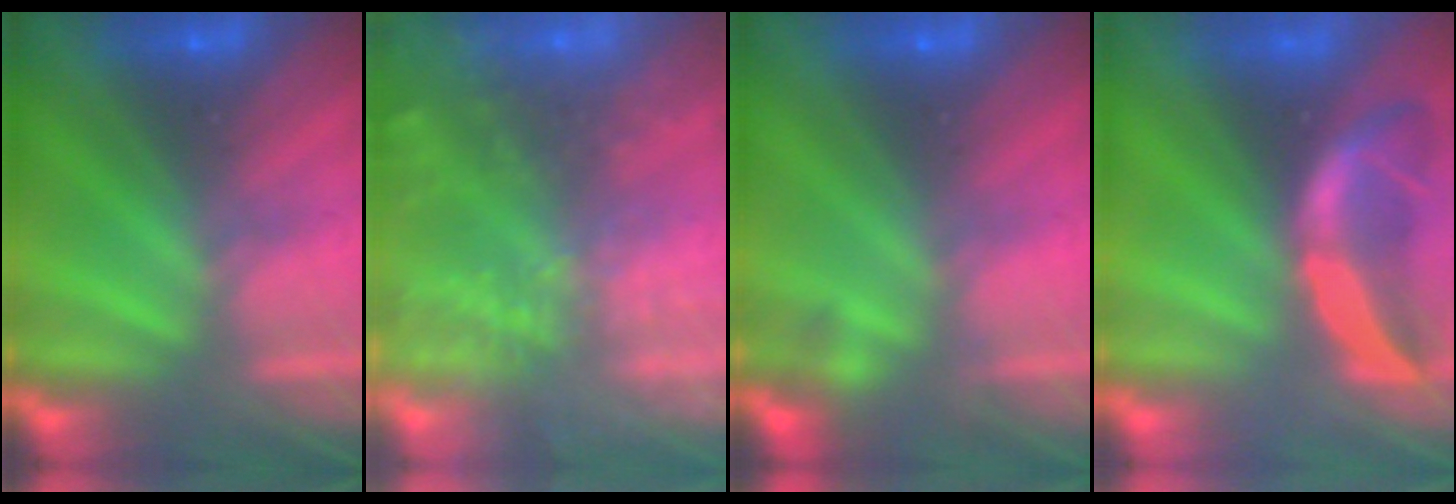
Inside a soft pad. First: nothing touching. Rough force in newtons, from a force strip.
{"total": 6.5}
{"total": 2.2}
{"total": 1.8}